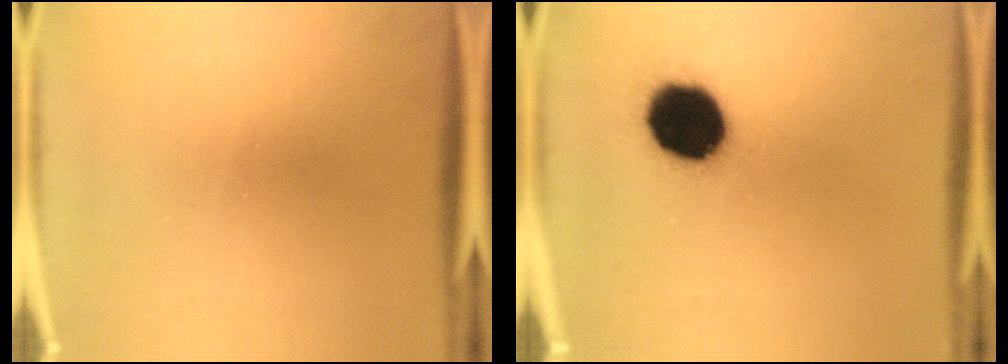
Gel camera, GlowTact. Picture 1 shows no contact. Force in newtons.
{"total": 15.8}